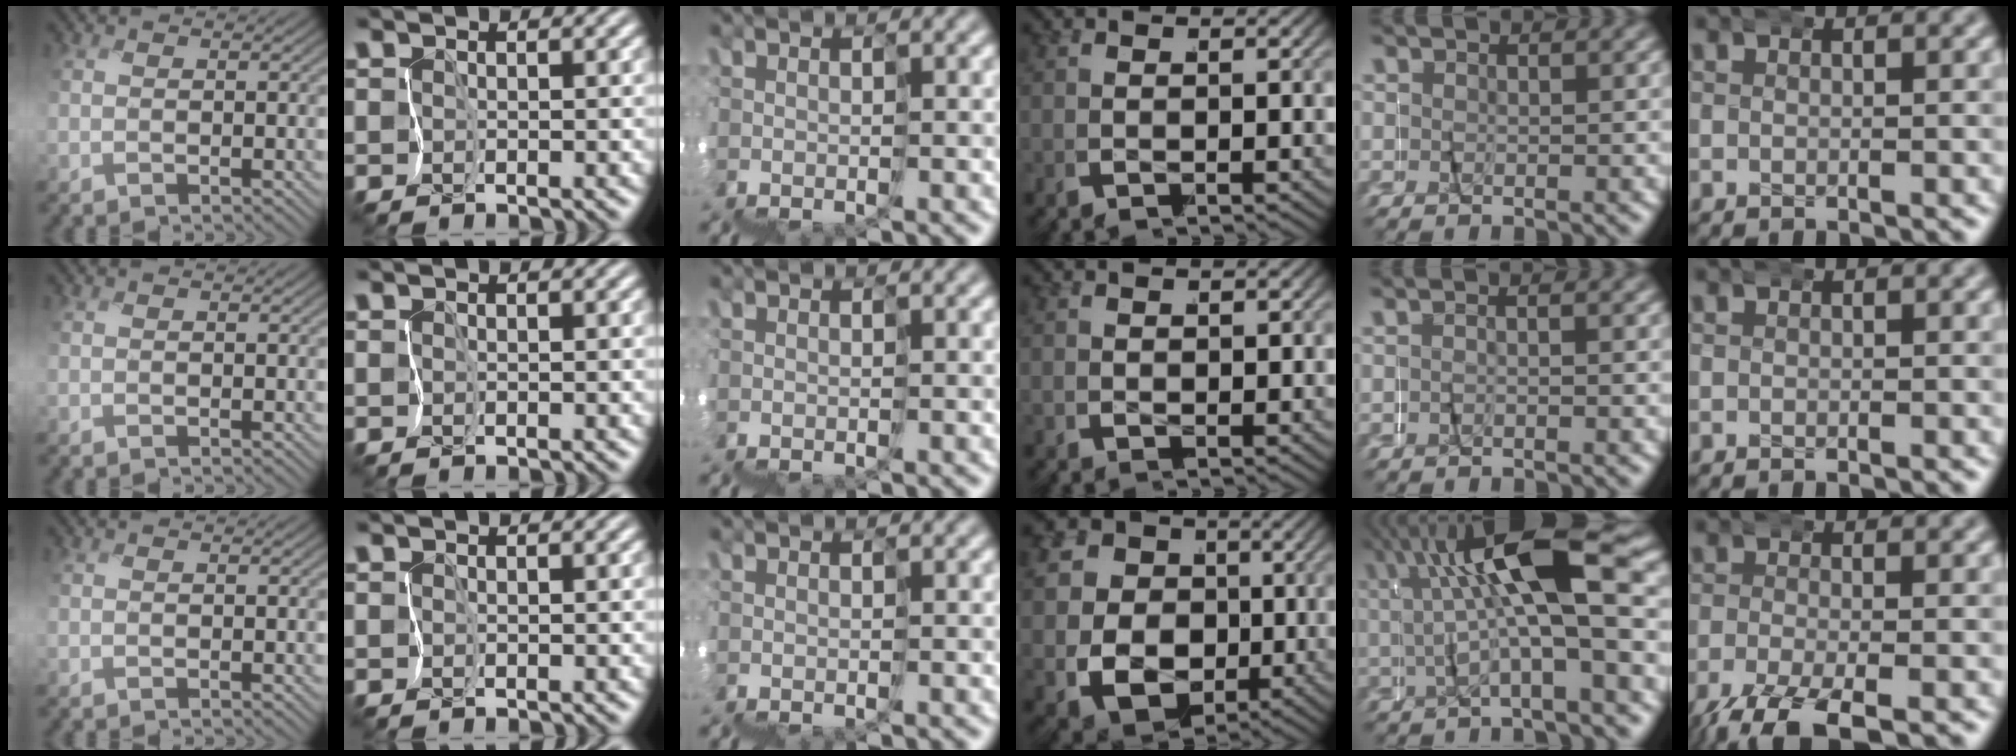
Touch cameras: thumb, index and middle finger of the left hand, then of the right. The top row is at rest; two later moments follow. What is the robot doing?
{"motion": "wrap", "object": "netting"}